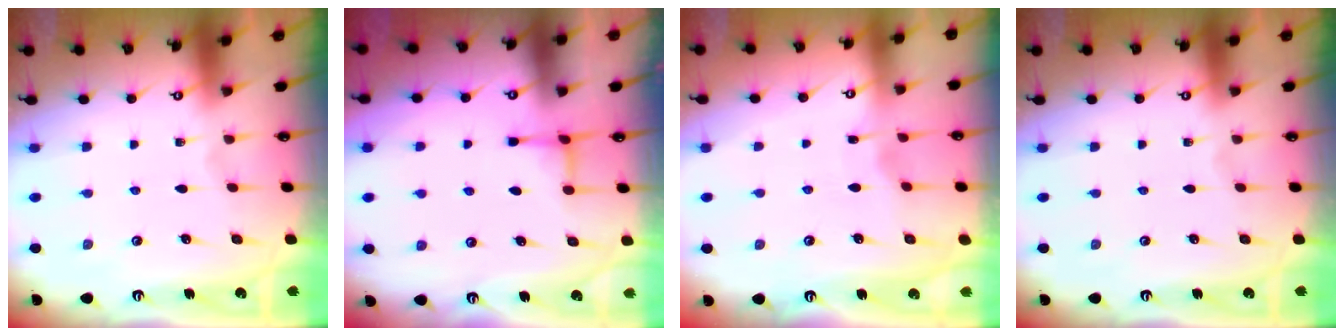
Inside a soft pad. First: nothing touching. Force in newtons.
{"total": 1.8, "press": 1.8, "slide": 0.4}
{"total": 2.9, "press": 2.8, "slide": 0.4}
{"total": 0.0}